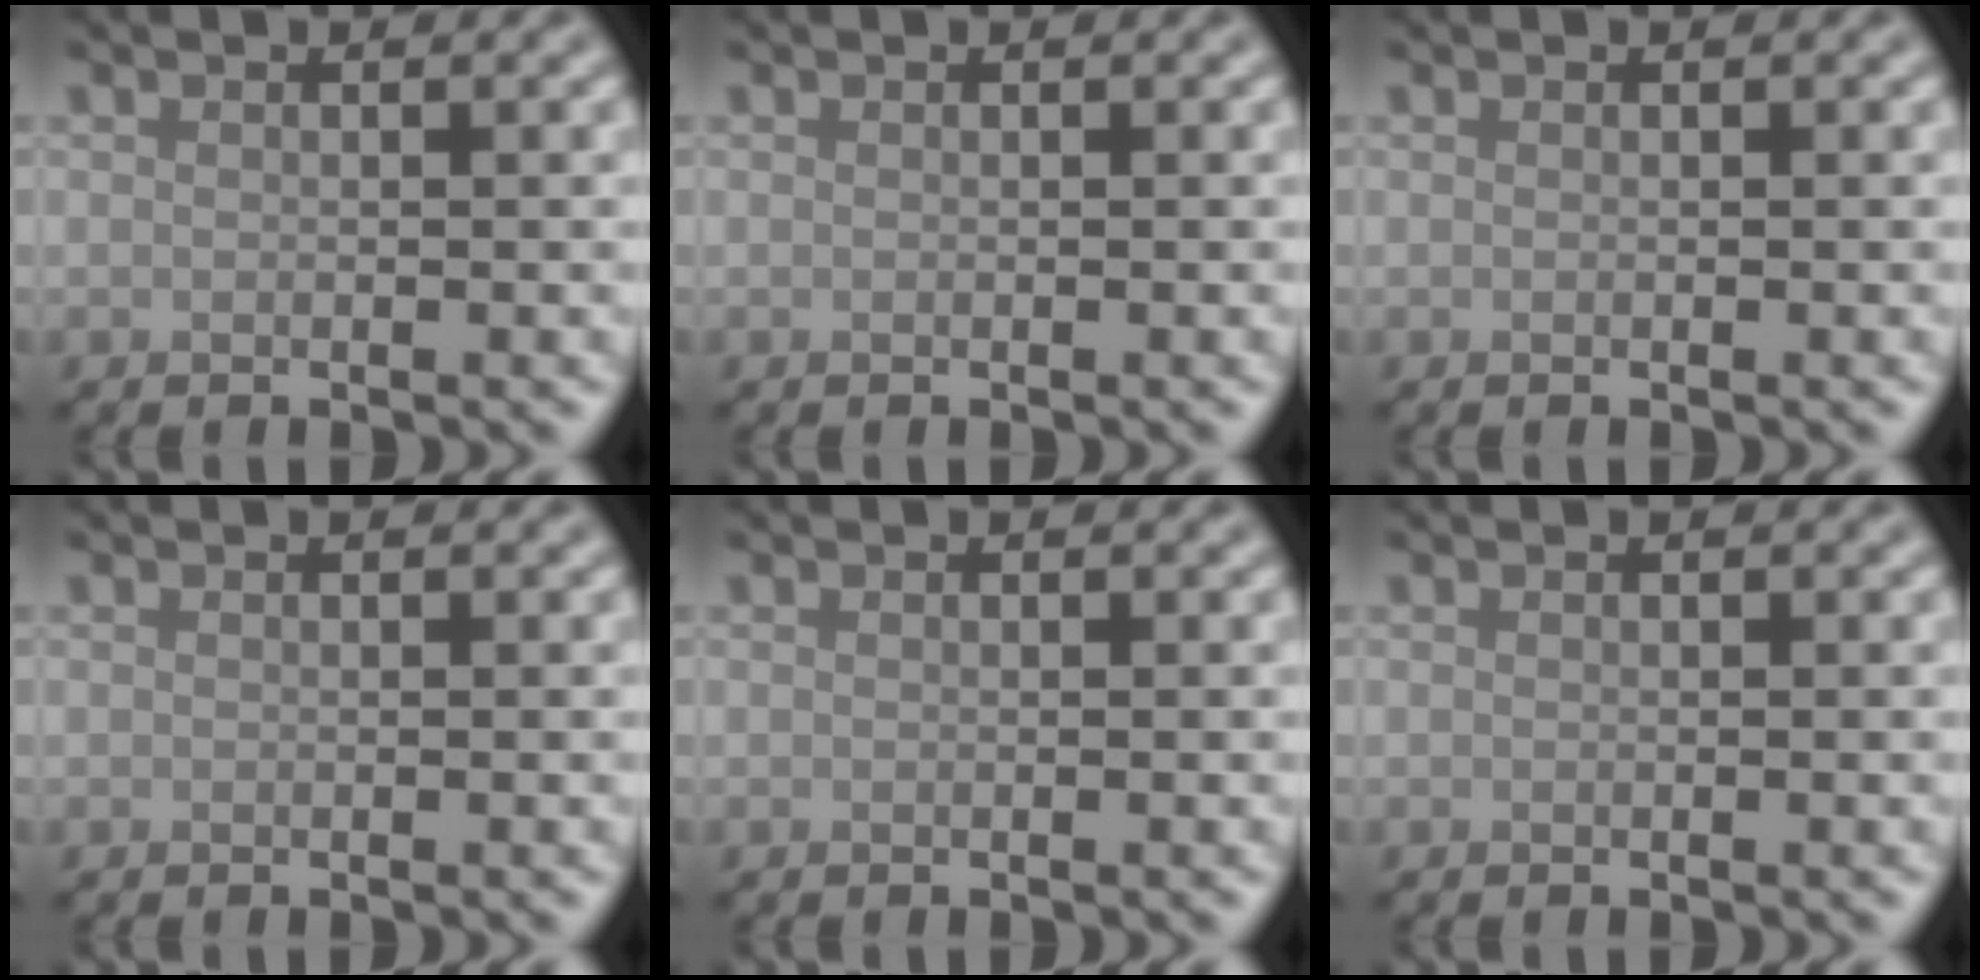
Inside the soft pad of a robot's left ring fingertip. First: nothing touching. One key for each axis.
{"total": 0.0}
{"total": 0.0}
{"total": 0.0}
{"total": 0.0}
{"total": 0.0}